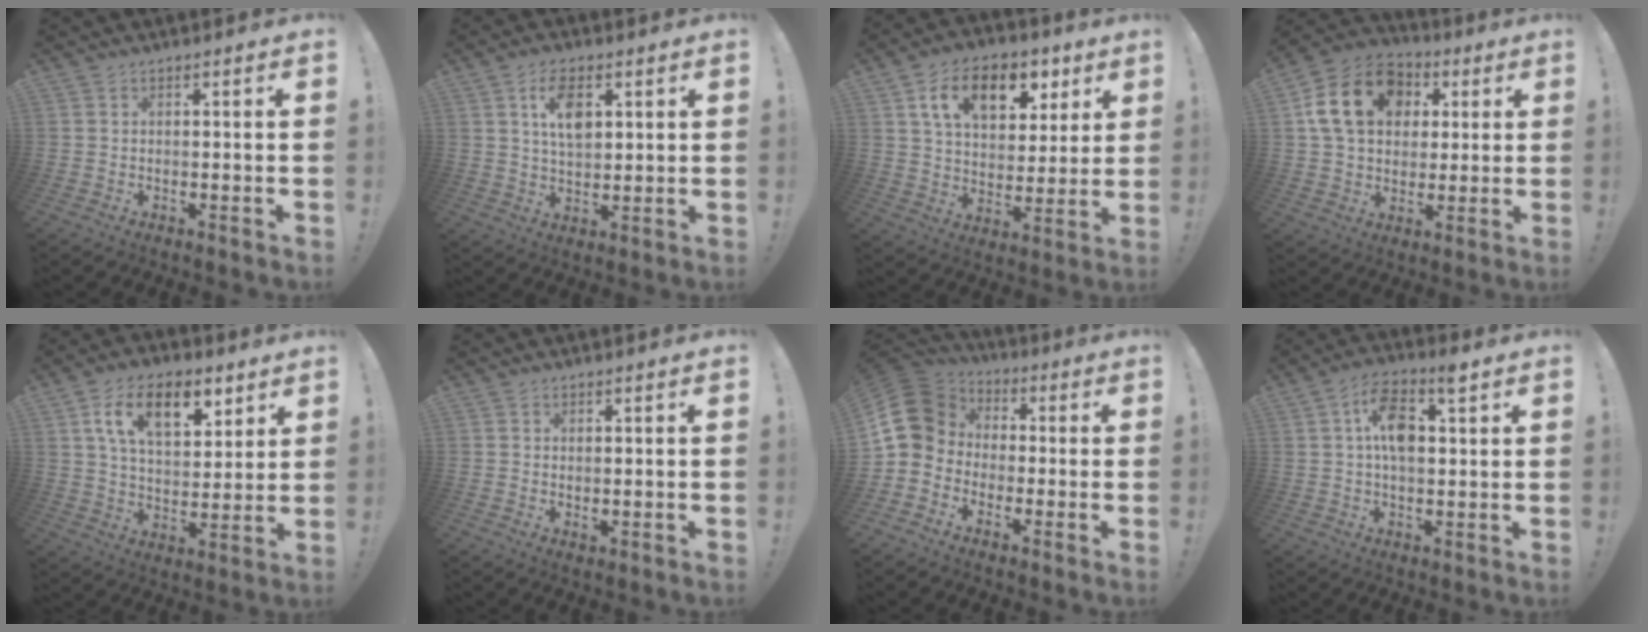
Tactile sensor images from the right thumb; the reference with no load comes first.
{"total": 9.2, "force": [3.4, 5.2, 6.8], "torque": [-0.109, 0.000, 0.060]}
{"total": 15.5, "force": [7.2, 9.9, 9.5], "torque": [-0.151, -0.020, 0.129]}
{"total": 18.4, "force": [5.1, 13.7, 11.1], "torque": [-0.183, 0.002, 0.097]}
{"total": 15.6, "force": [7.5, 8.6, 10.7], "torque": [-0.171, -0.016, 0.133]}
{"total": 0.7, "force": [0.3, 0.3, 0.5], "torque": [-0.001, -0.006, 0.005]}
{"total": 12.2, "force": [0.8, 10.5, 6.2], "torque": [-0.109, 0.009, 0.023]}
{"total": 10.7, "force": [3.1, 5.4, 8.6], "torque": [-0.143, 0.009, 0.056]}